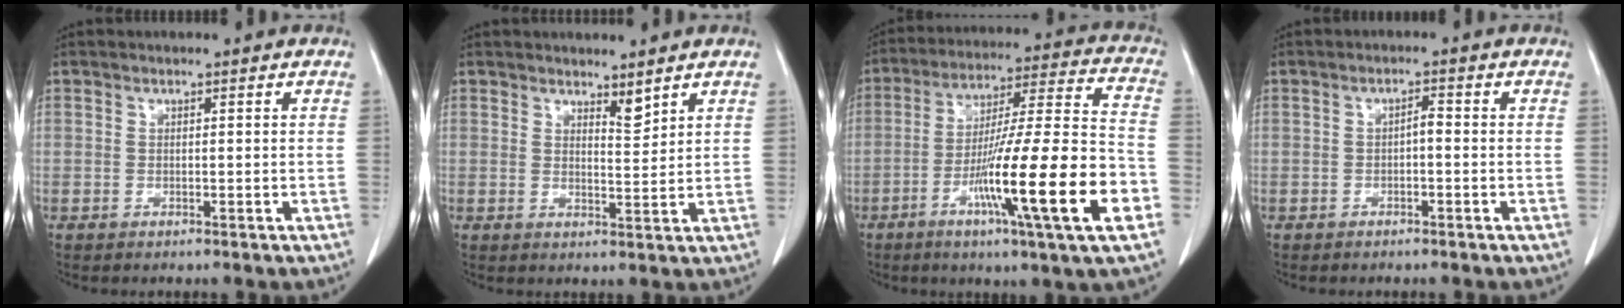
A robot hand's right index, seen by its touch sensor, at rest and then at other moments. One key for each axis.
{"total": 2.5, "fx": 2.1, "fy": 0.4, "fz": 1.2, "tx": -0.023, "ty": -0.012, "tz": 0.040}
{"total": 21.7, "fx": -7.8, "fy": 0.0, "fz": 20.2, "tx": -0.315, "ty": -0.019, "tz": -0.132}
{"total": 1.5, "fx": -0.4, "fy": 0.4, "fz": 1.4, "tx": -0.021, "ty": 0.004, "tz": -0.008}